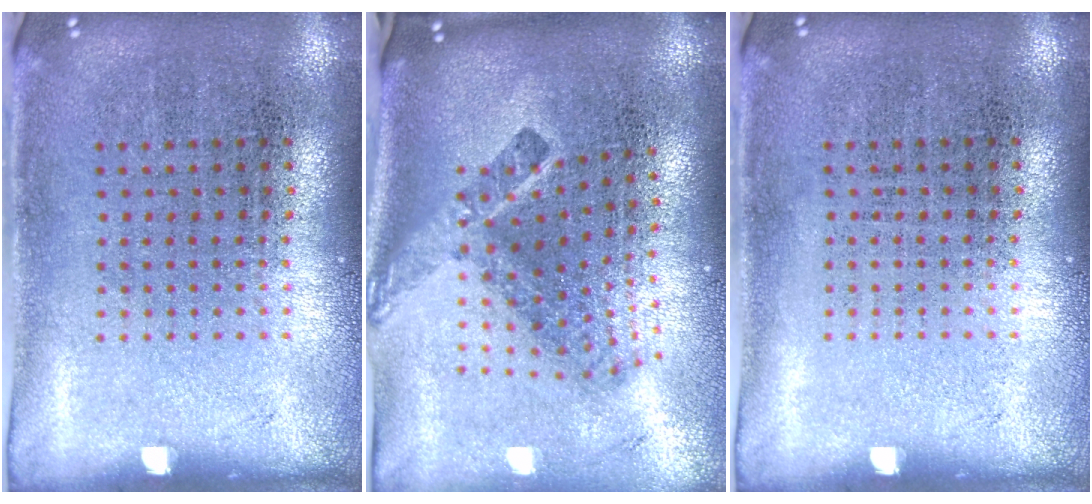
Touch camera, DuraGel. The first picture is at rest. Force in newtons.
{"total": 2.5, "press": 1.6, "slide": 2.0}
{"total": 0.0}